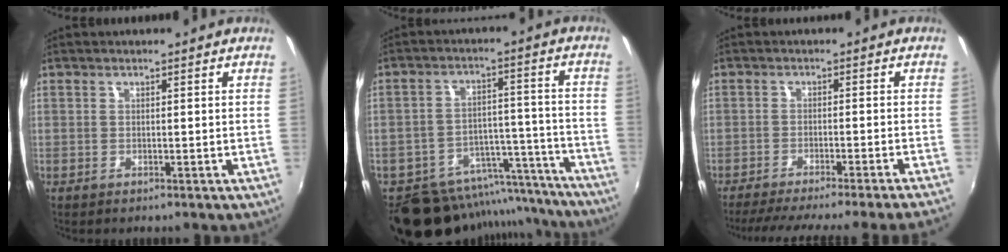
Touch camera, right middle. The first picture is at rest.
{"total": 18.5, "force": [-16.0, 7.8, 5.2], "torque": [-0.100, 0.044, -0.206]}
{"total": 15.4, "force": [-13.8, -2.2, 6.7], "torque": [-0.124, -0.028, -0.199]}